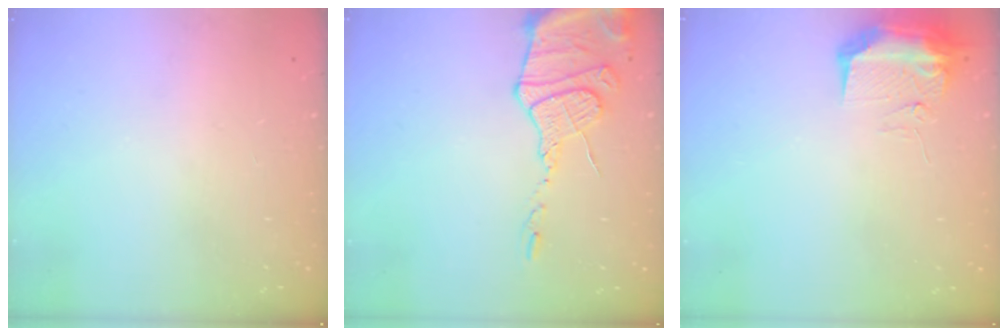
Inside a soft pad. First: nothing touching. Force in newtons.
{"total": 14.4, "press": 14.4, "slide": 1.4}
{"total": 9.5, "press": 9.4, "slide": 1.4}